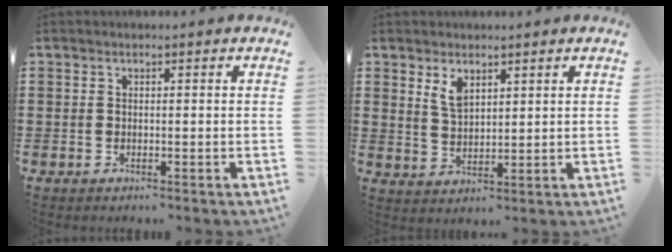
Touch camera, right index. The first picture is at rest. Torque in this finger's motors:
{"motor_torque": [0.21, -0.08, 0.37, 0.08]}